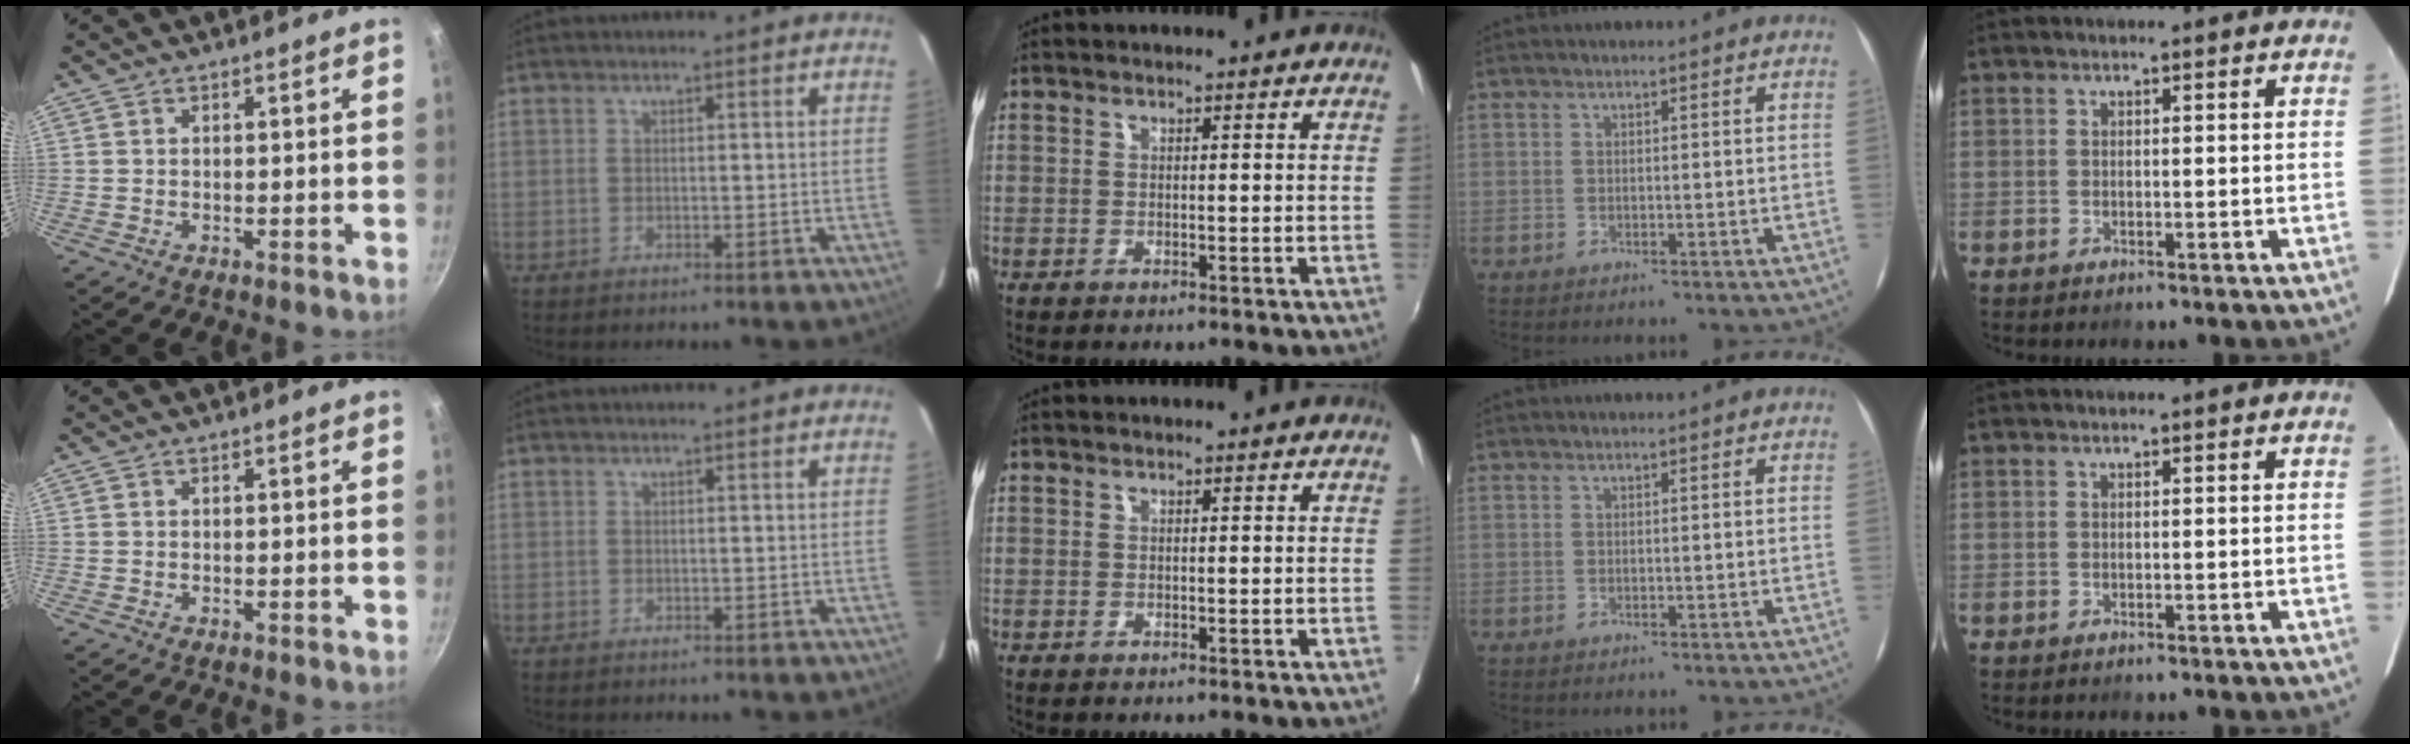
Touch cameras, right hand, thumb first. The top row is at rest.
{}